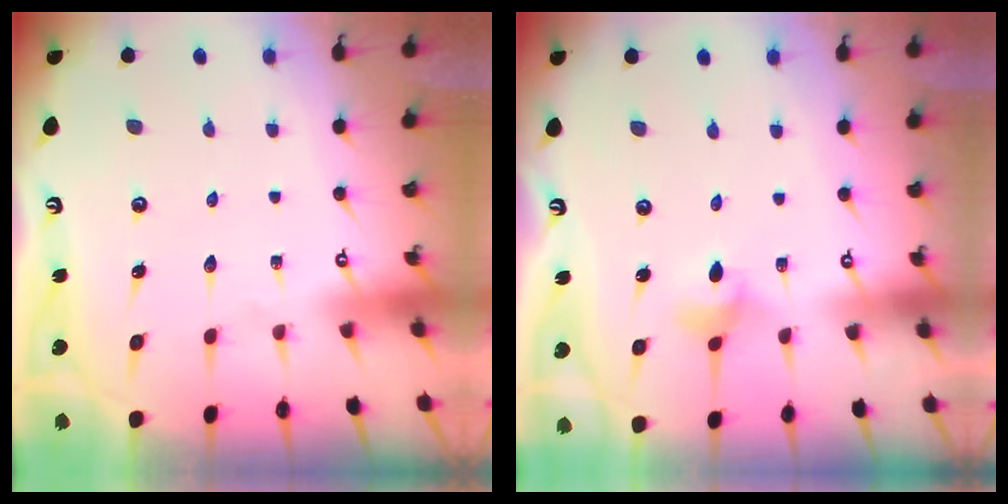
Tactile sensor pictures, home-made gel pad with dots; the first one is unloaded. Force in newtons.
{"total": 3.8, "press": 3.7, "slide": 0.7}